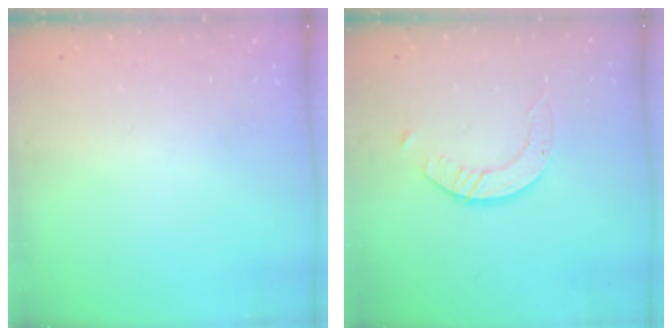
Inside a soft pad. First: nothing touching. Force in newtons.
{"total": 2.5, "press": 2.5, "slide": 0.3}